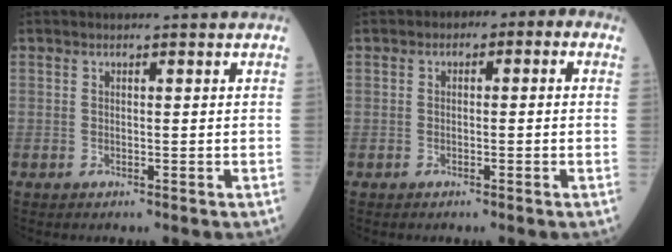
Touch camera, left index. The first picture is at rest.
{"total": 3.1, "force": [-0.2, 1.7, 2.6], "torque": [-0.029, 0.022, -0.015]}